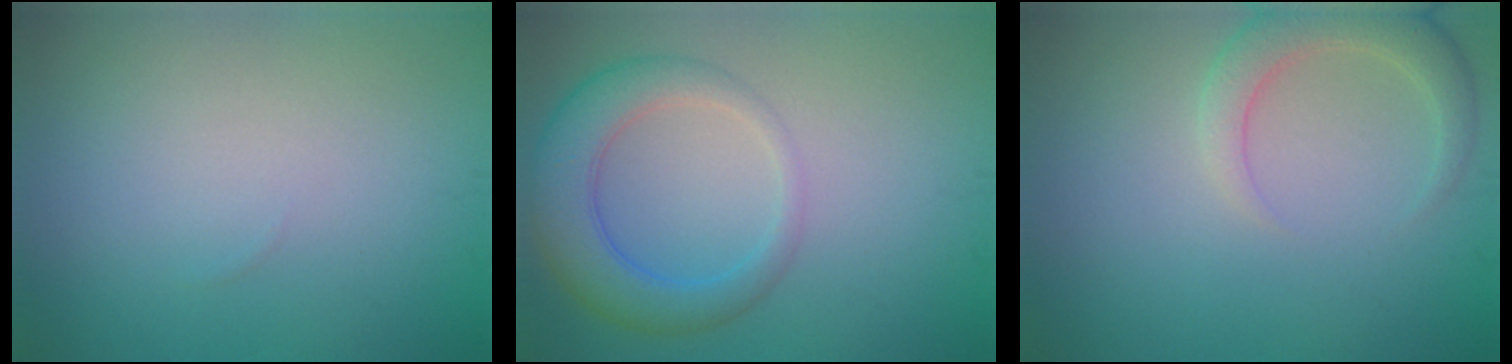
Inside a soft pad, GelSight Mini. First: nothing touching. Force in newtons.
{"total": 5.1, "press": 5.1, "slide": 0.3}
{"total": 3.1, "press": 3.1, "slide": 0.4}